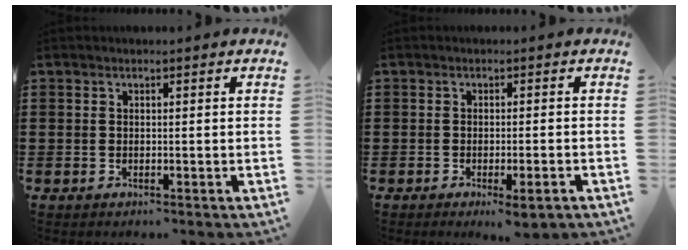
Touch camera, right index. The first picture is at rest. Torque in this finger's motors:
{"motor_torque": [0.38, -0.29, 0.02, 0.00]}